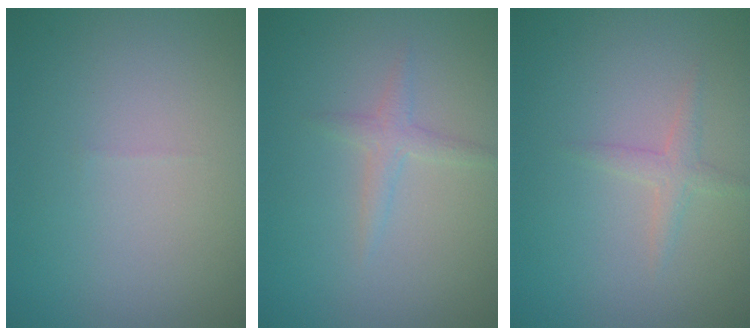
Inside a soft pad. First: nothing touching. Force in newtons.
{"total": 1.4, "press": 1.4, "slide": 0.1}
{"total": 1.3, "press": 1.3, "slide": 0.1}